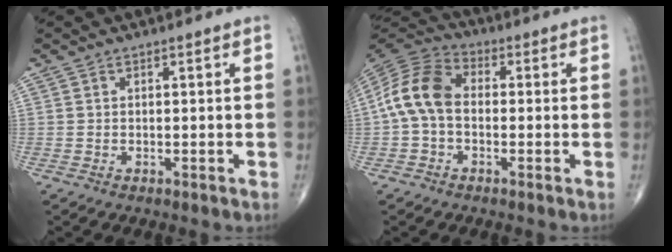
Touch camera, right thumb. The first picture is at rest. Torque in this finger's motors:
{"motor_torque": [0.03, 0.20, 0.49, -0.43, 0.23]}